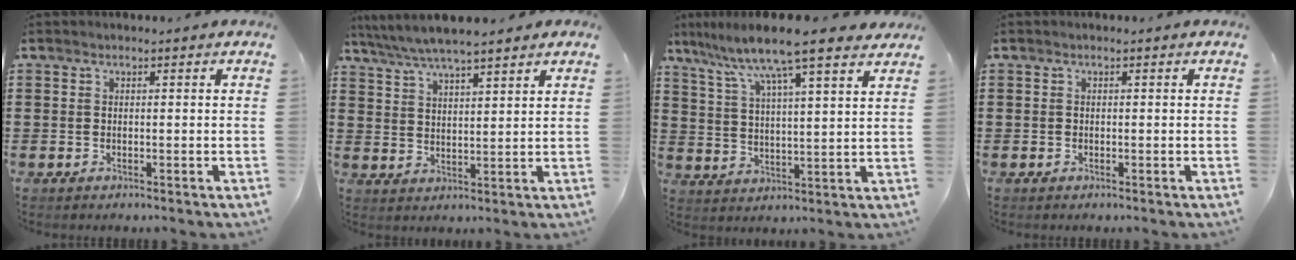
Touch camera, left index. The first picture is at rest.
{"total": 5.2, "force": [4.6, 0.5, 2.3], "torque": [-0.061, -0.015, 0.080]}
{"total": 8.7, "force": [7.0, 0.2, 5.1], "torque": [-0.126, -0.034, 0.115]}
{"total": 0.0}